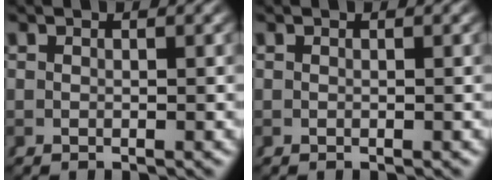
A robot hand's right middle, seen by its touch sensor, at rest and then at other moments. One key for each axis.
{"total": 0.0}